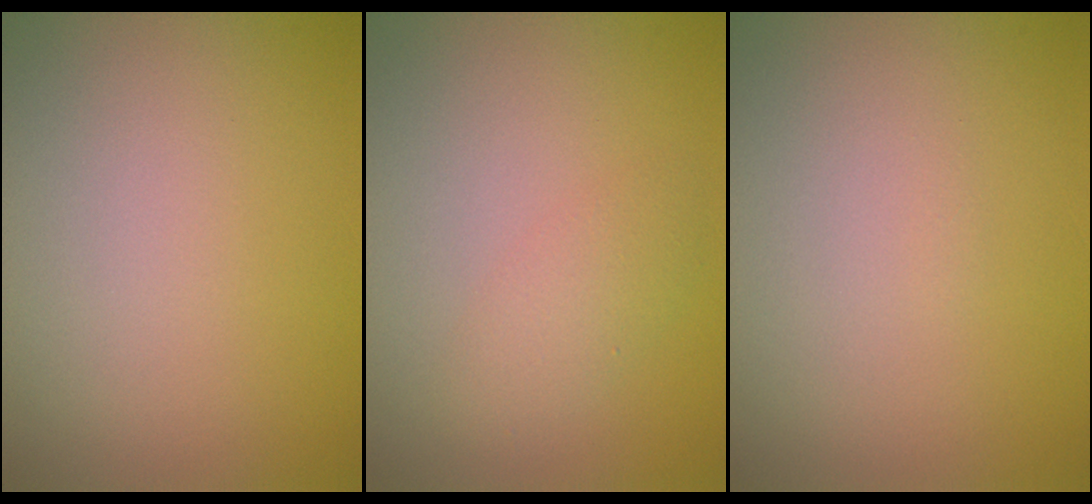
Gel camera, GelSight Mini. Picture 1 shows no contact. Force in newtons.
{"total": 1.9, "press": 1.9, "slide": 0.0}
{"total": 0.0}